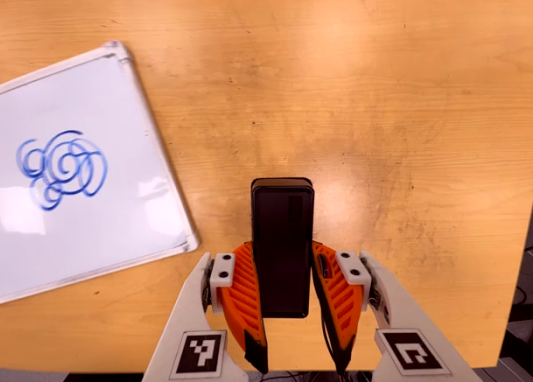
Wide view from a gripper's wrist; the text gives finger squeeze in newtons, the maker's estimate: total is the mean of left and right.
{"total": 5.7, "left": 4.2, "right": 7.1}